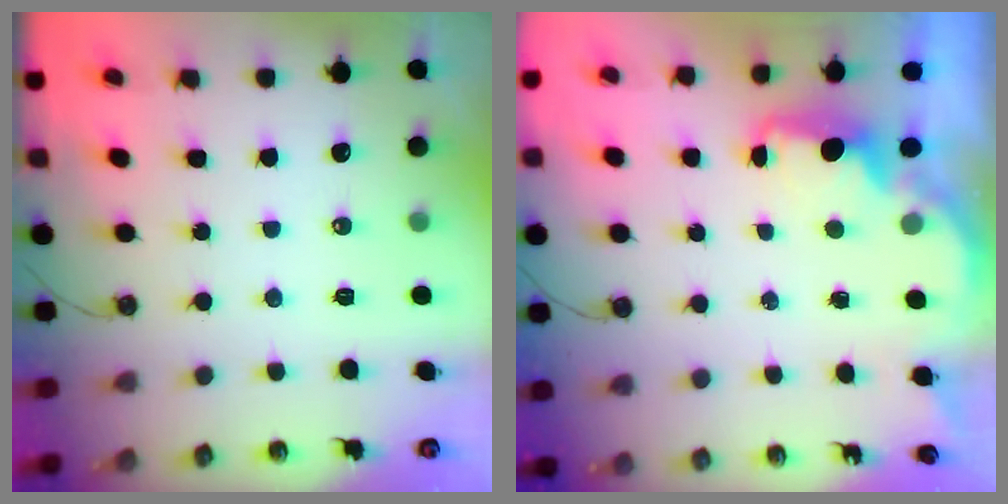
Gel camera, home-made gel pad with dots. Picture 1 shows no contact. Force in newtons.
{"total": 2.2, "press": 2.1, "slide": 0.6}